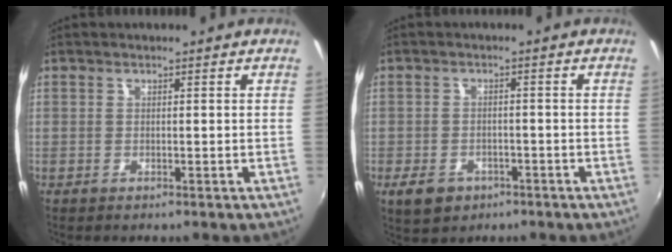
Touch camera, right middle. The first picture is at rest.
{"total": 5.7, "force": [-3.1, 3.9, 2.7], "torque": [-0.067, -0.006, -0.046]}